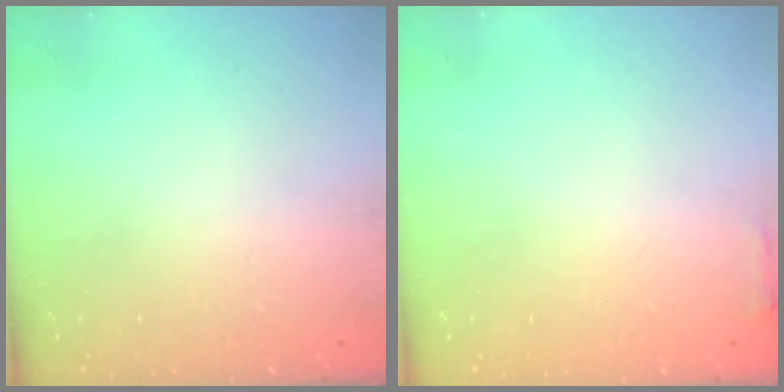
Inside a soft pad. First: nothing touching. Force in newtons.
{"total": 2.3, "press": 2.3, "slide": 0.5}